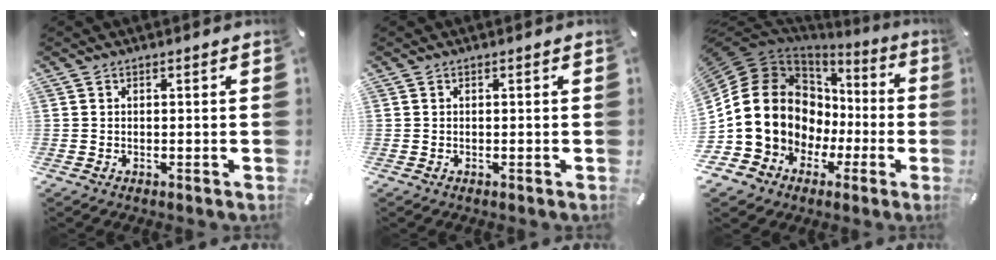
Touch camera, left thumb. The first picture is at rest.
{"total": 0.0}
{"total": 21.0, "force": [0.7, 17.9, 10.9], "torque": [-0.219, -0.028, 0.045]}